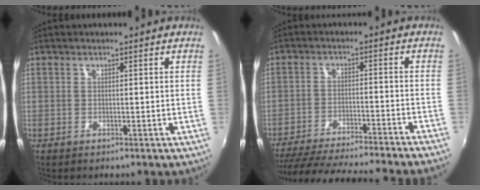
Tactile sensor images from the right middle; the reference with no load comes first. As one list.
[{"total": 20.9, "force": [-18.8, -0.5, 9.1], "torque": [-0.167, -0.022, -0.277]}]